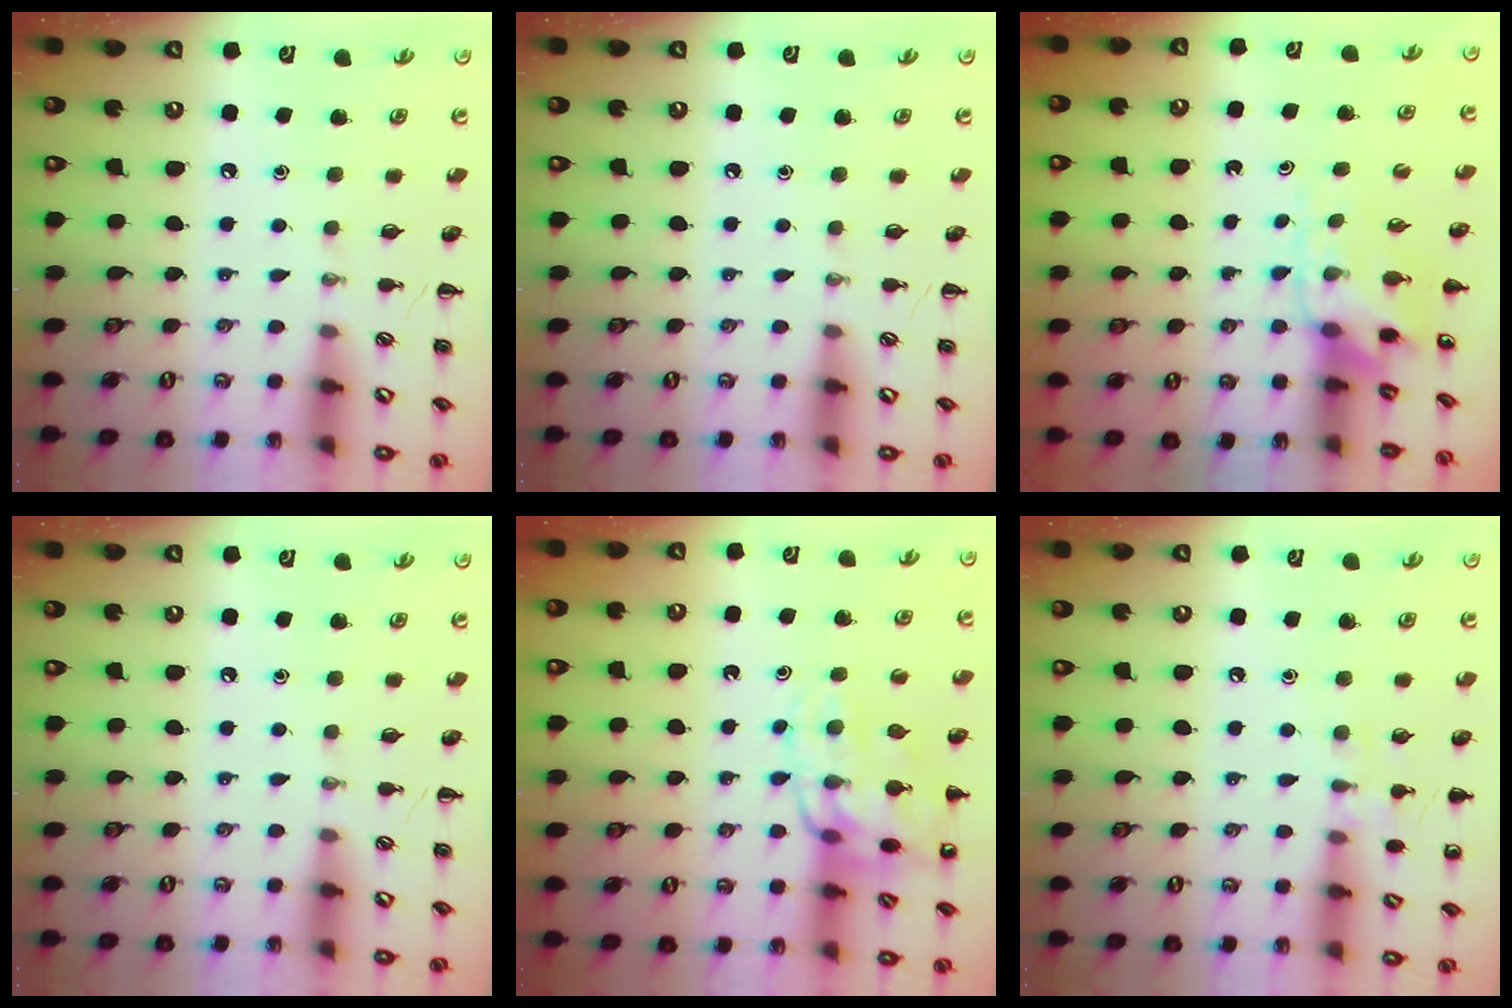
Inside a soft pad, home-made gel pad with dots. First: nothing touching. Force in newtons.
{"total": 0.0}
{"total": 4.7, "press": 4.7, "slide": 0.3}
{"total": 0.0}
{"total": 14.3, "press": 14.1, "slide": 2.4}
{"total": 7.2, "press": 7.0, "slide": 1.8}